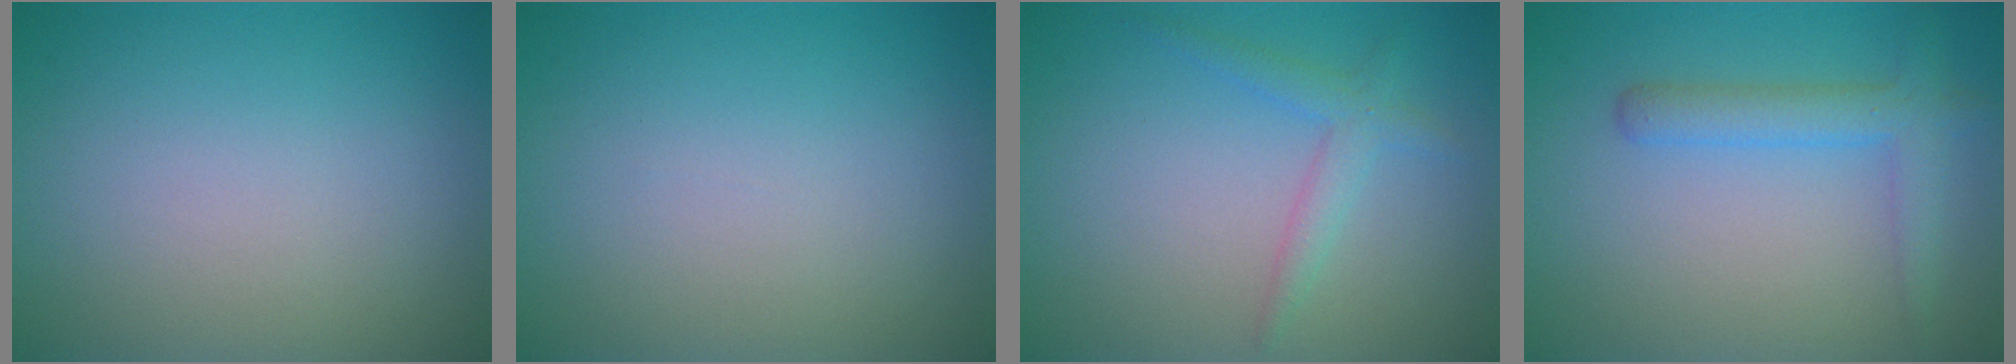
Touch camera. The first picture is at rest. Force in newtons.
{"total": 0.0}
{"total": 2.0, "press": 2.0, "slide": 0.1}
{"total": 3.0, "press": 3.0, "slide": 0.2}